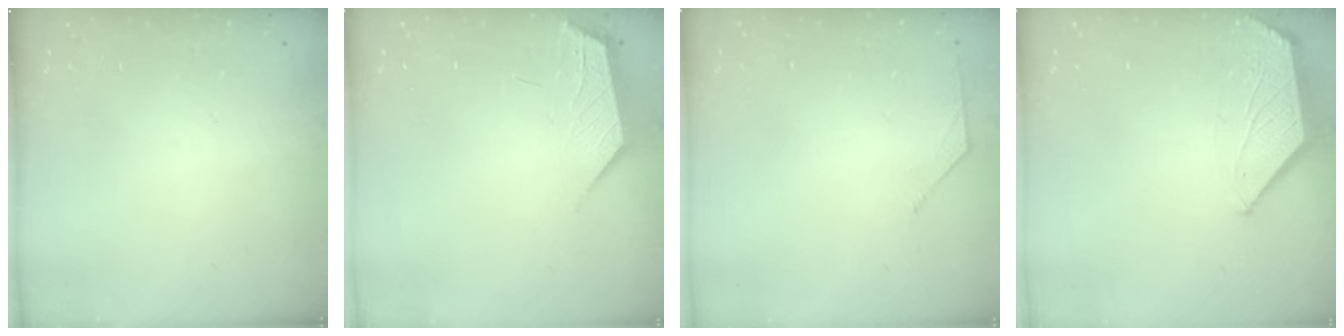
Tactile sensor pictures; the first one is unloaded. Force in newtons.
{"total": 1.8, "press": 1.7, "slide": 0.4}
{"total": 2.5, "press": 2.4, "slide": 0.7}
{"total": 1.8, "press": 1.8, "slide": 0.2}